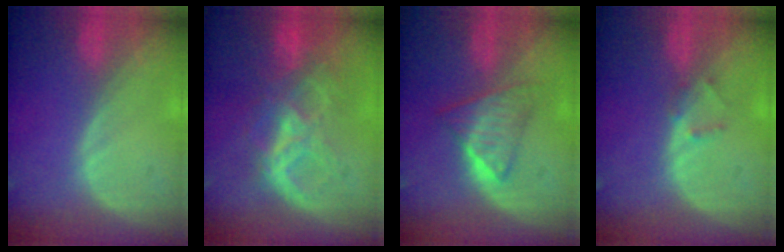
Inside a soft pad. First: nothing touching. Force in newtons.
{"total": 8.6, "press": 7.5, "slide": 4.2}
{"total": 6.0, "press": 5.2, "slide": 3.1}
{"total": 1.3, "press": 1.1, "slide": 0.8}